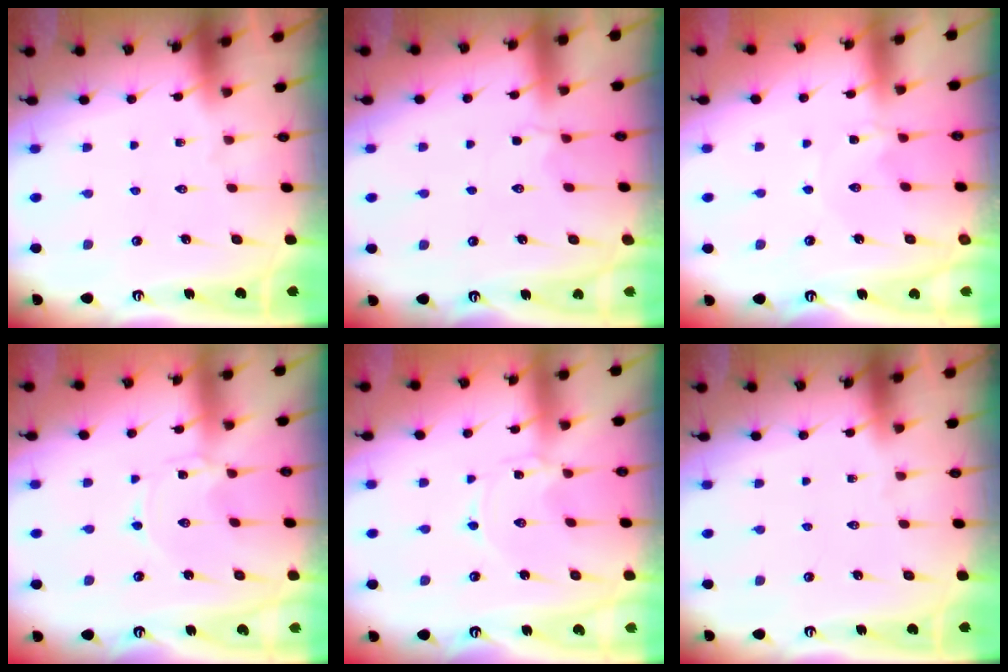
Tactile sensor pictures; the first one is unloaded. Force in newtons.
{"total": 1.9, "press": 1.5, "slide": 1.1}
{"total": 0.0}
{"total": 0.7, "press": 0.7, "slide": 0.0}
{"total": 0.7, "press": 0.7, "slide": 0.0}
{"total": 0.0}